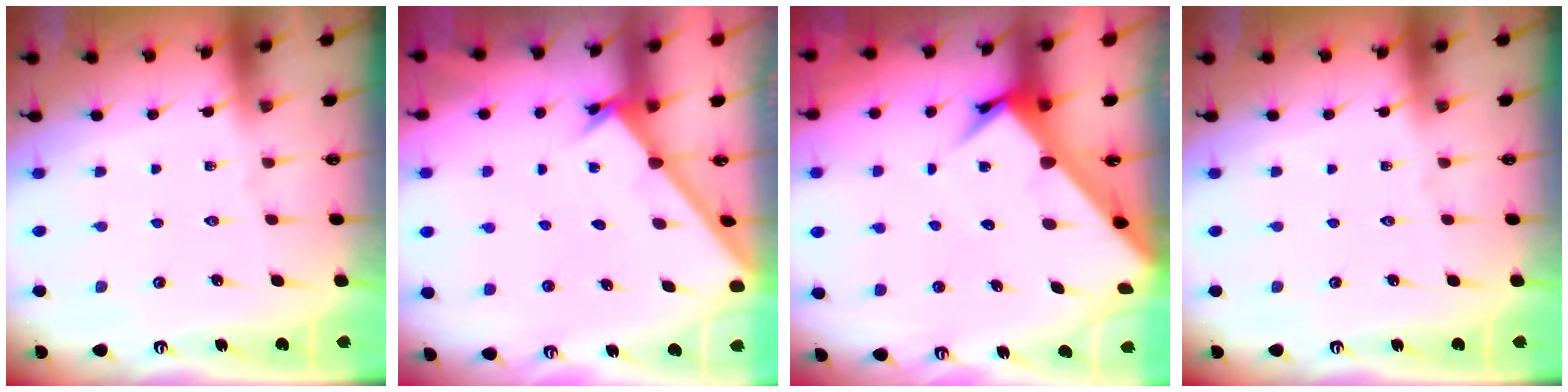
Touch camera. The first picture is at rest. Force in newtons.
{"total": 3.4, "press": 3.4, "slide": 0.3}
{"total": 6.0, "press": 5.9, "slide": 0.5}
{"total": 0.0}